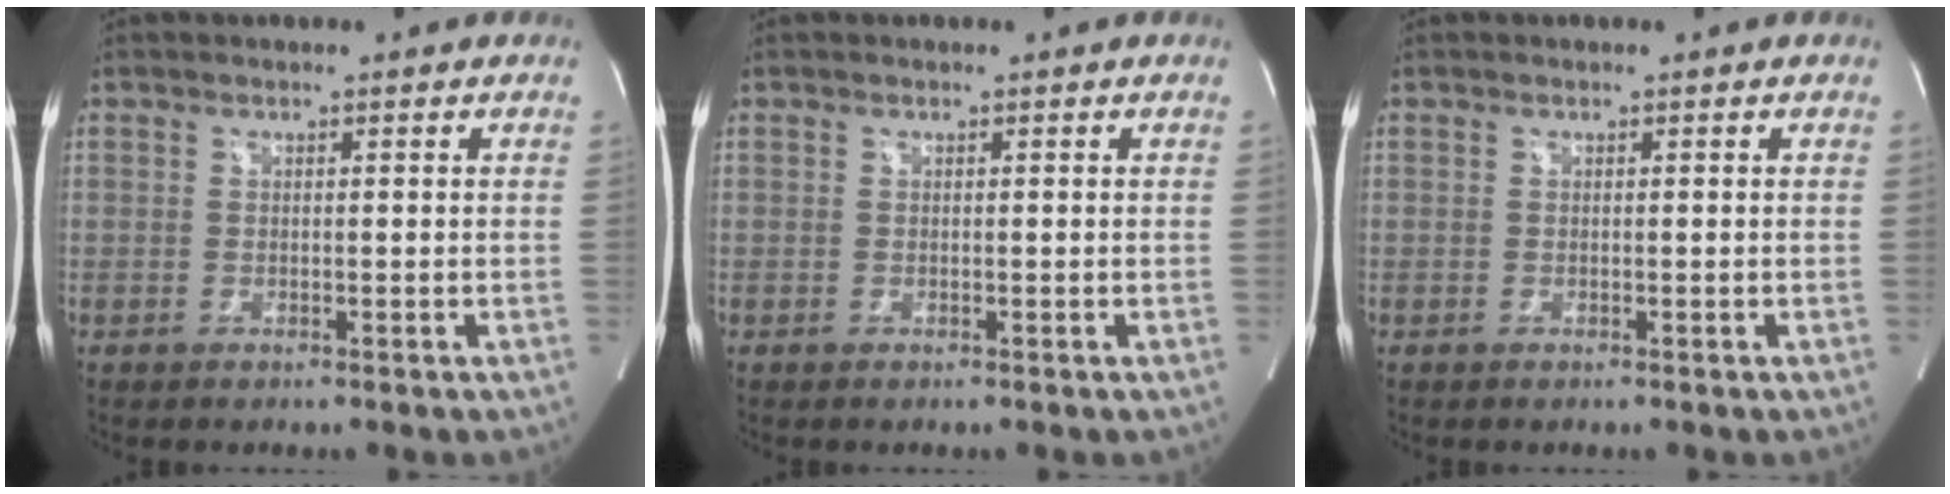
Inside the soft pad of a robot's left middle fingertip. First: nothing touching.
{"total": 0.0}
{"total": 0.0}